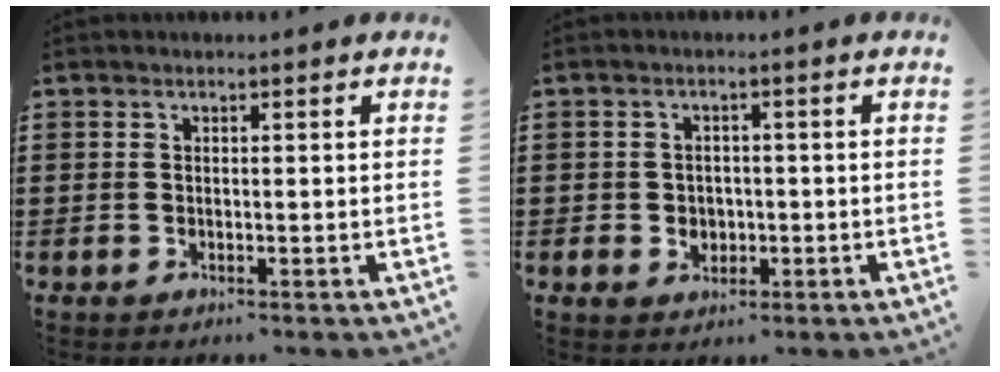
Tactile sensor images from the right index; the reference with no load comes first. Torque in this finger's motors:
{"motor_torque": [1.35, 0.79, 0.06, 0.06]}